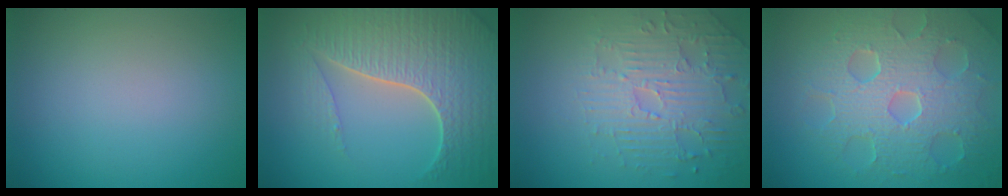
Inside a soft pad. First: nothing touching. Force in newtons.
{"total": 7.5, "press": 5.6, "slide": 5.0}
{"total": 4.6, "press": 3.7, "slide": 2.7}
{"total": 8.6, "press": 6.1, "slide": 6.1}